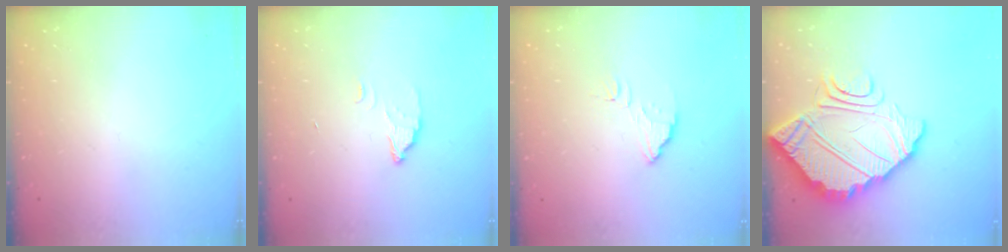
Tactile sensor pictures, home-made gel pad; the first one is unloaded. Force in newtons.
{"total": 2.9, "press": 2.9, "slide": 0.4}
{"total": 5.9, "press": 5.9, "slide": 0.4}
{"total": 13.4, "press": 13.4, "slide": 1.0}